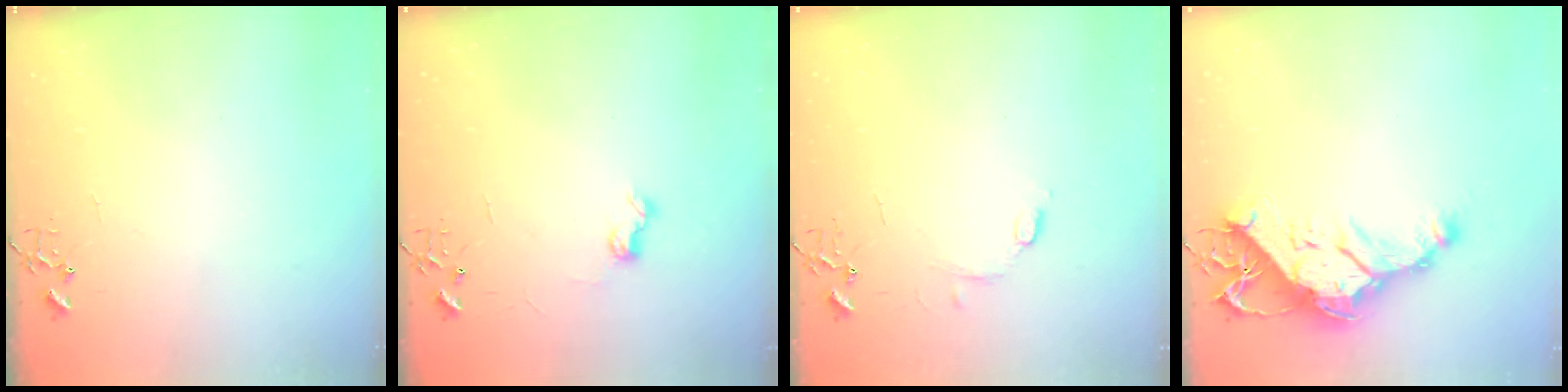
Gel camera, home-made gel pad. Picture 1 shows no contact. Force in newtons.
{"total": 7.2, "press": 7.2, "slide": 0.6}
{"total": 6.1, "press": 6.1, "slide": 0.7}
{"total": 15.6, "press": 15.4, "slide": 2.1}